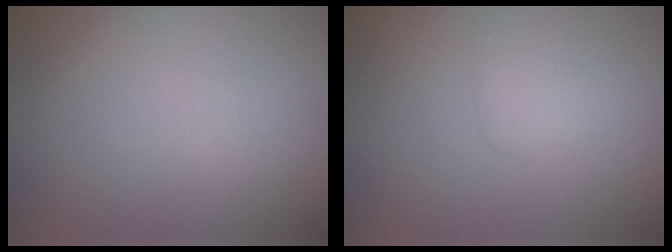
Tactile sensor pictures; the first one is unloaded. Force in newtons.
{"total": 2.4, "press": 2.4, "slide": 0.1}